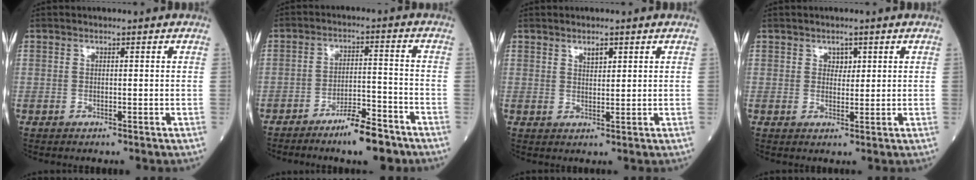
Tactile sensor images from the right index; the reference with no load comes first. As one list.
[{"total": 7.5, "force": [-5.7, 1.3, 4.7], "torque": [-0.080, -0.003, -0.095]}, {"total": 1.8, "force": [1.2, 0.7, 1.2], "torque": [-0.024, -0.002, 0.022]}, {"total": 1.7, "force": [0.8, 1.2, 0.9], "torque": [-0.010, -0.003, 0.013]}]